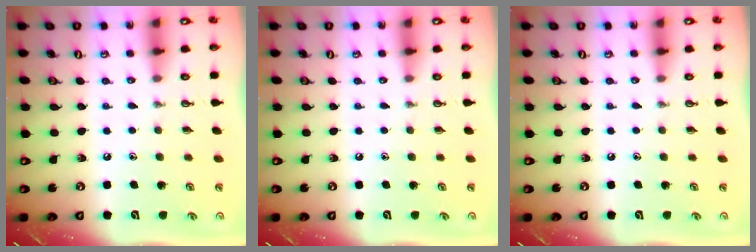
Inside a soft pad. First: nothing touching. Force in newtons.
{"total": 0.0}
{"total": 0.0}